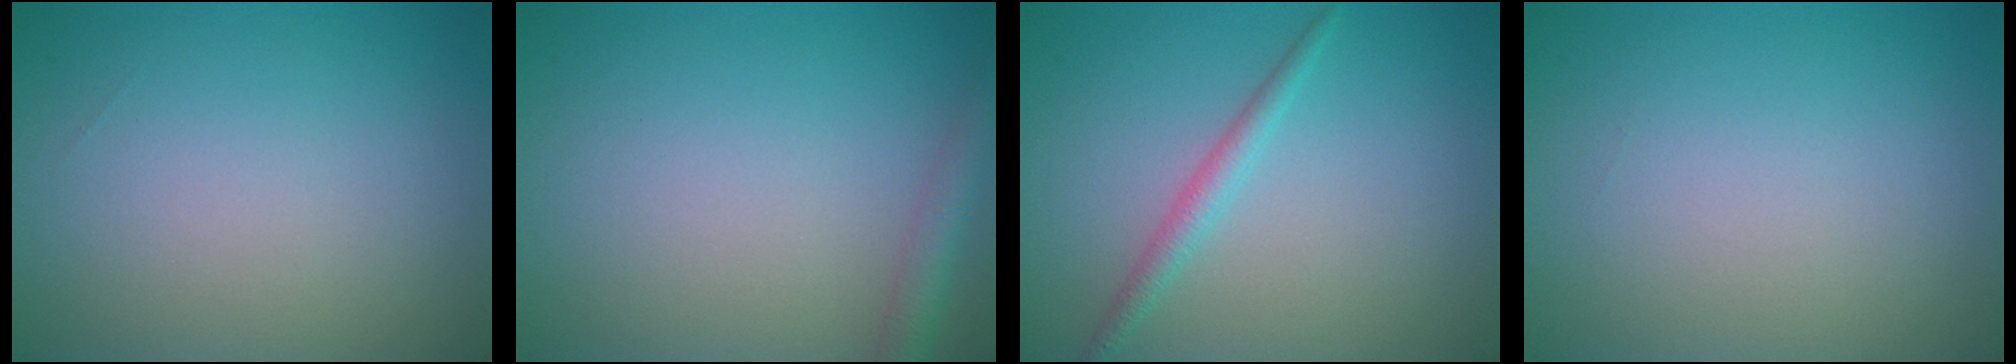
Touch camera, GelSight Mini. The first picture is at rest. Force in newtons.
{"total": 2.4, "press": 2.4, "slide": 0.1}
{"total": 1.8, "press": 1.8, "slide": 0.1}
{"total": 0.0}